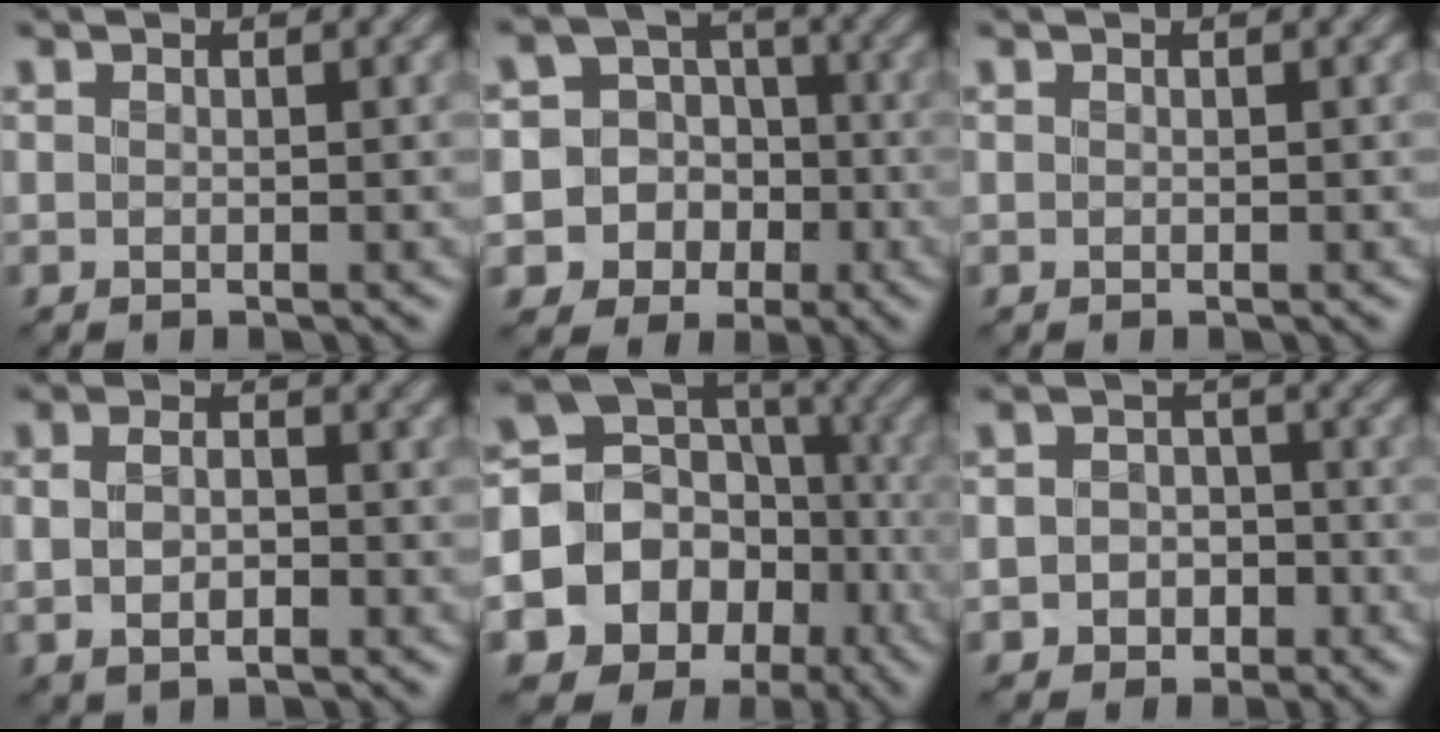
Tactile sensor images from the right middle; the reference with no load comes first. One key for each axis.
{"total": 10.2, "fx": -3.7, "fy": 9.4, "fz": 1.8, "tx": -0.044, "ty": -0.006, "tz": -0.076}
{"total": 0.0}
{"total": 3.6, "fx": -0.3, "fy": 2.3, "fz": 2.7, "tx": -0.044, "ty": 0.001, "tz": -0.003}
{"total": 16.7, "fx": -6.1, "fy": 14.5, "fz": 5.8, "tx": -0.129, "ty": -0.023, "tz": -0.100}
{"total": 3.5, "fx": -1.2, "fy": 3.0, "fz": 1.4, "tx": 0.004, "ty": -0.002, "tz": -0.028}